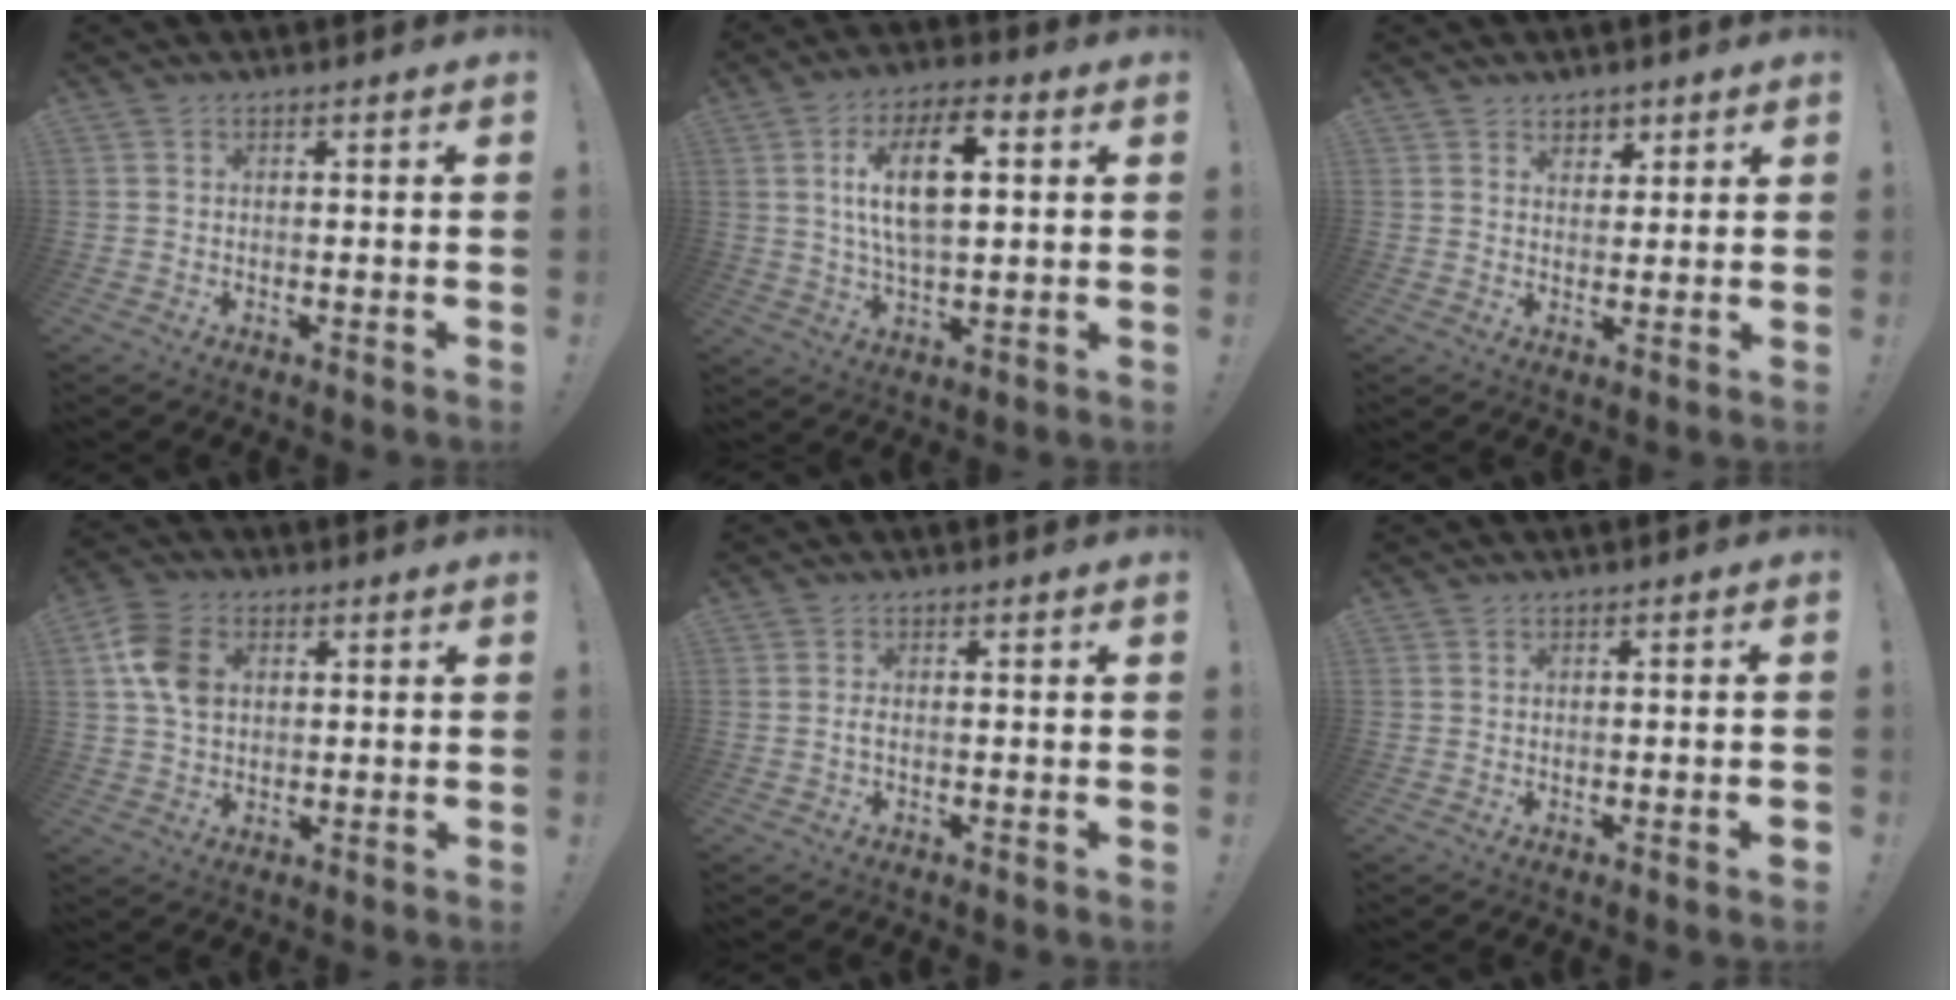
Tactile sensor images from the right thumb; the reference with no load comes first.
{"total": 14.2, "force": [3.8, 6.7, 11.9], "torque": [-0.202, 0.004, 0.062]}
{"total": 3.9, "force": [2.5, 2.9, 0.5], "torque": [0.003, -0.016, 0.045]}
{"total": 10.0, "force": [2.0, 7.4, 6.4], "torque": [-0.101, 0.007, 0.040]}
{"total": 1.4, "force": [-0.6, 0.2, 1.3], "torque": [-0.025, 0.003, -0.011]}
{"total": 1.8, "force": [-0.7, -0.4, 1.6], "torque": [-0.028, 0.000, -0.011]}